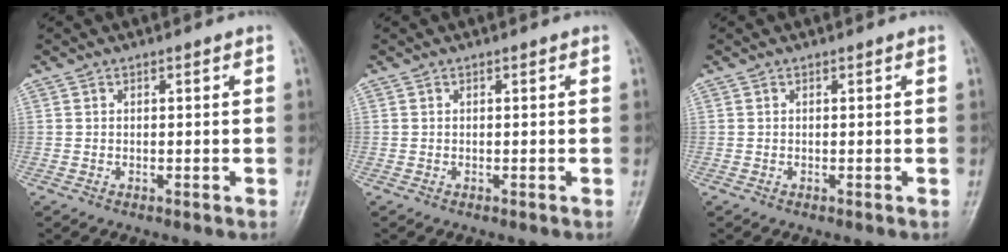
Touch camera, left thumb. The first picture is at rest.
{"total": 0.0}
{"total": 0.0}